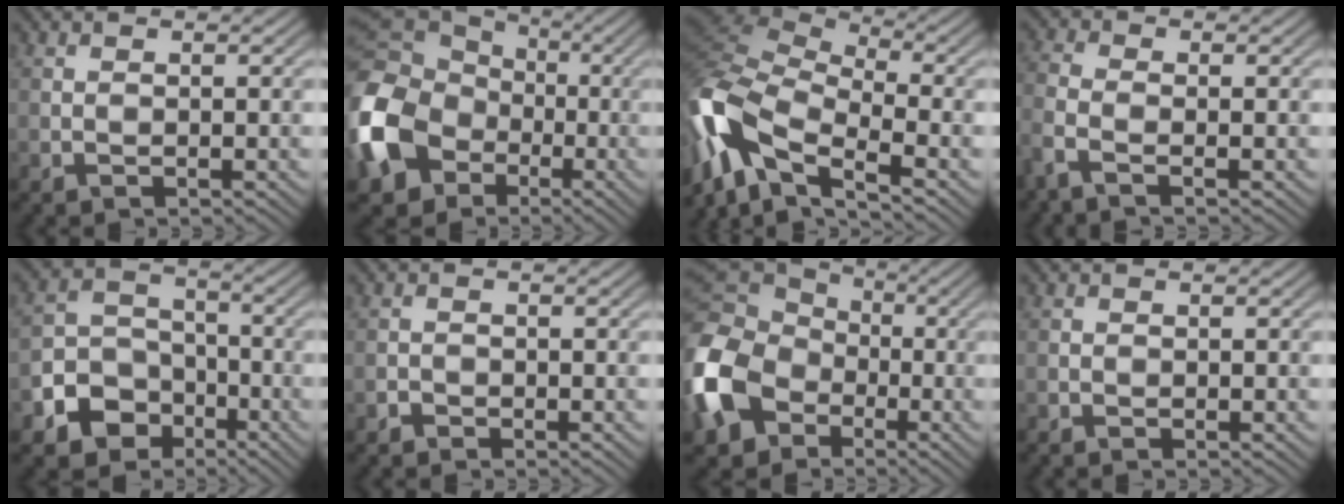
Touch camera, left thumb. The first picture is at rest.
{"total": 18.4, "force": [-4.5, 15.0, 9.6], "torque": [-0.288, -0.036, -0.107]}
{"total": 14.4, "force": [-5.0, 6.6, 11.7], "torque": [-0.278, 0.000, -0.103]}
{"total": 3.5, "force": [-2.0, 1.0, 2.7], "torque": [-0.070, -0.007, -0.057]}
{"total": 7.9, "force": [-4.2, 5.9, 3.1], "torque": [-0.069, -0.007, -0.090]}
{"total": 1.0, "force": [-0.8, 0.6, 0.2], "torque": [-0.001, 0.000, -0.018]}
{"total": 16.8, "force": [-4.4, 13.3, 9.3], "torque": [-0.286, -0.032, -0.099]}
{"total": 0.5, "force": [-0.5, 0.2, 0.1], "torque": [-0.003, -0.003, -0.009]}